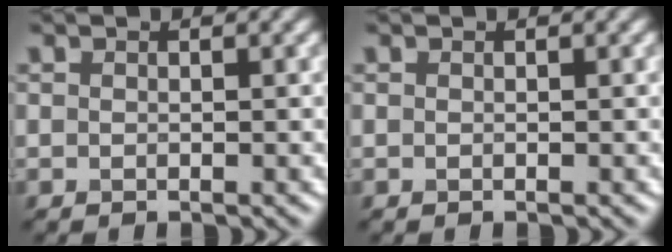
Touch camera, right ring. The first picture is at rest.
{"total": 0.0}